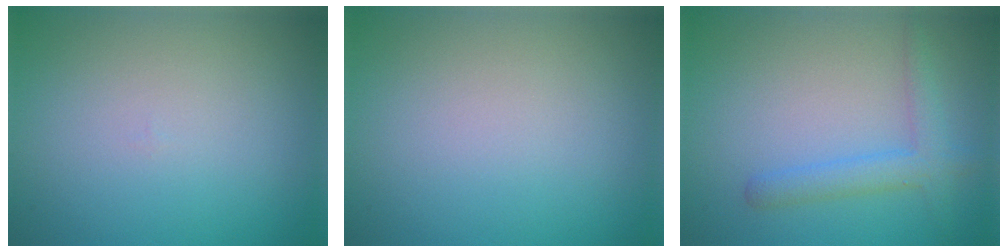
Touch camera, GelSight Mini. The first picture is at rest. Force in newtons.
{"total": 0.0}
{"total": 2.7, "press": 2.7, "slide": 0.1}